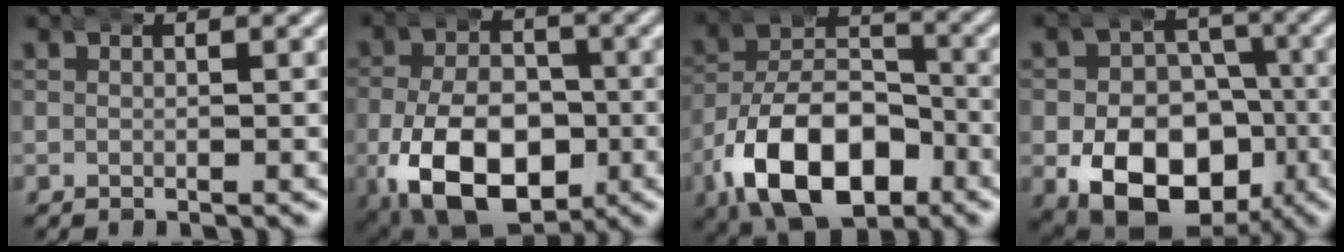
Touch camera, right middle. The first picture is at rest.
{"total": 12.6, "force": [-4.3, 8.6, 8.3], "torque": [-0.163, -0.058, -0.044]}
{"total": 11.7, "force": [-4.6, 7.4, 7.7], "torque": [-0.136, -0.040, -0.062]}
{"total": 12.3, "force": [-4.3, 9.2, 6.9], "torque": [-0.116, -0.050, -0.051]}